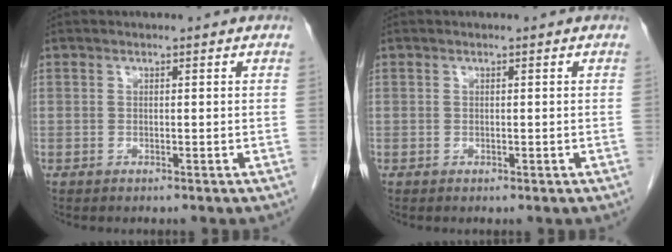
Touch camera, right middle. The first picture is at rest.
{"total": 0.0}